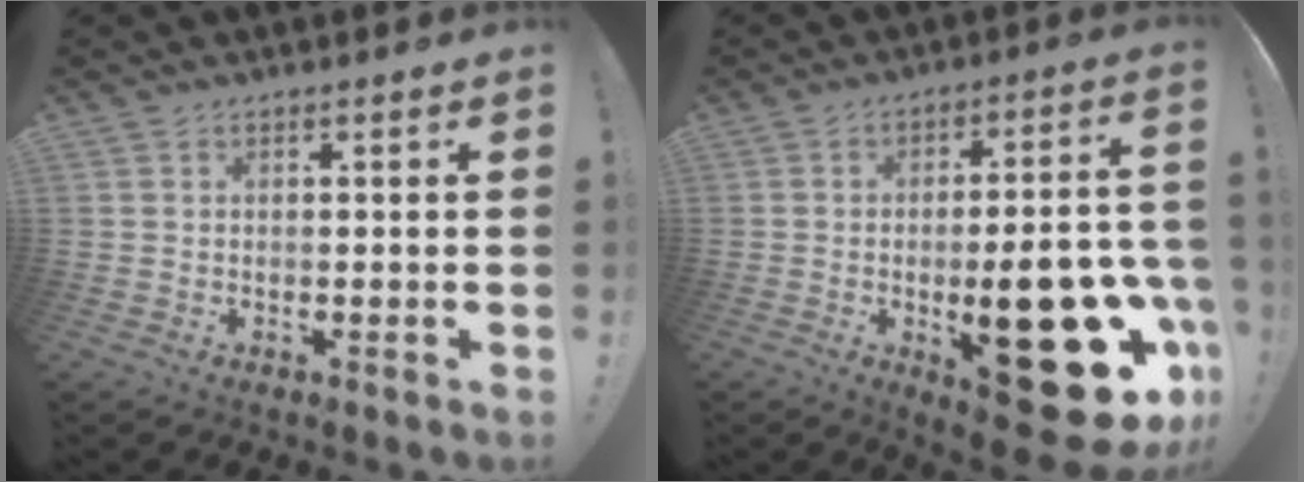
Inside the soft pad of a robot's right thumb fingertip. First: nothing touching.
{"total": 27.4, "force": [-8.0, 10.3, 24.1], "torque": [-0.311, 0.032, -0.100]}